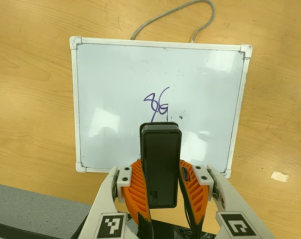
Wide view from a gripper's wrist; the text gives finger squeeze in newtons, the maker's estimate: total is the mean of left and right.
{"total": 8.0, "left": 6.3, "right": 9.7}